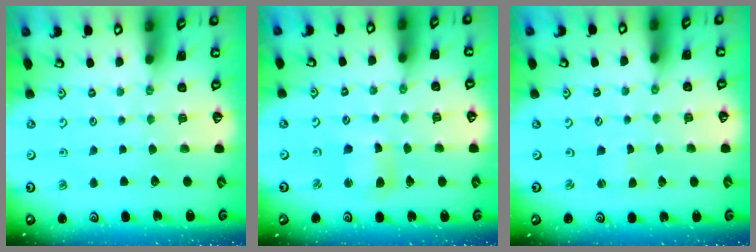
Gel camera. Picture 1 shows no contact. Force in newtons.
{"total": 5.3, "press": 5.2, "slide": 0.8}
{"total": 0.5, "press": 0.5, "slide": 0.1}